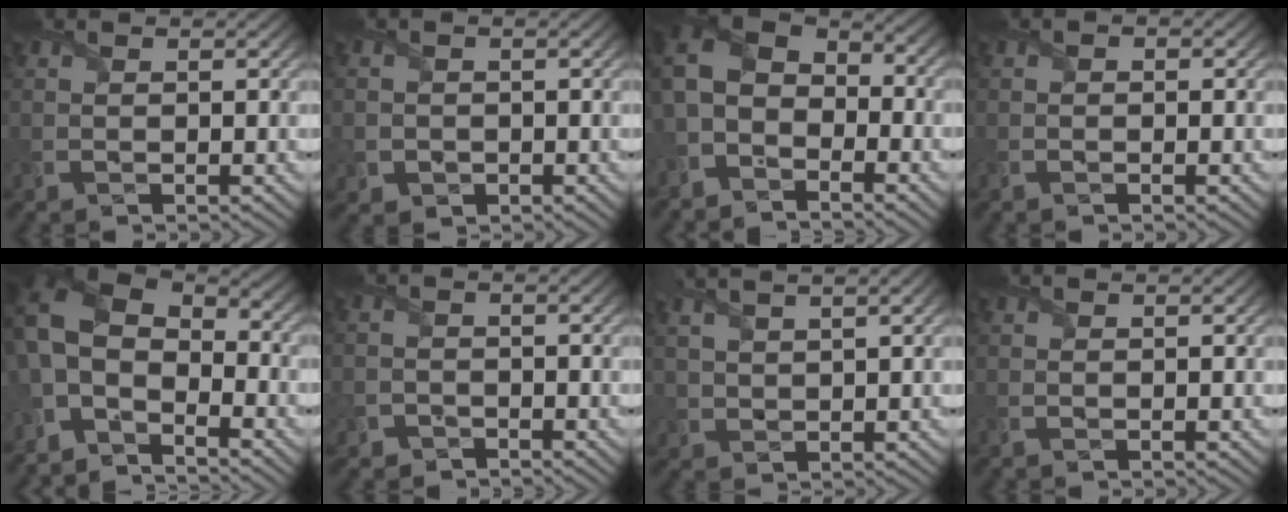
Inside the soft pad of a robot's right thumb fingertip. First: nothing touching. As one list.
[{"total": 2.0, "force": [-0.8, 1.8, 0.5], "torque": [-0.016, -0.009, -0.016]}, {"total": 7.9, "force": [-3.5, 5.4, 4.7], "torque": [-0.115, -0.007, -0.071]}, {"total": 0.8, "force": [-0.4, 0.5, 0.4], "torque": [-0.004, -0.002, -0.012]}, {"total": 8.2, "force": [-3.7, 4.7, 5.5], "torque": [-0.125, -0.001, -0.089]}, {"total": 2.6, "force": [-2.2, 1.4, 0.2], "torque": [0.000, 0.001, -0.050]}, {"total": 3.8, "force": [2.7, 0.7, 2.6], "torque": [-0.068, 0.011, 0.054]}, {"total": 0.0}]